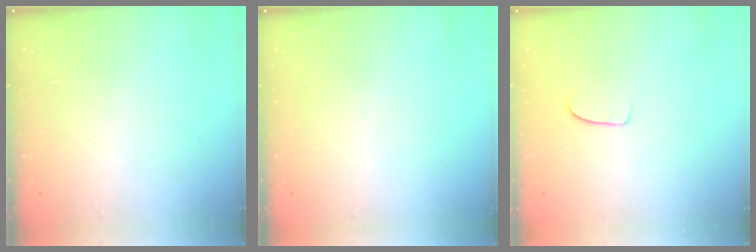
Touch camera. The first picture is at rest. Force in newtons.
{"total": 0.0}
{"total": 6.1, "press": 6.1, "slide": 0.4}